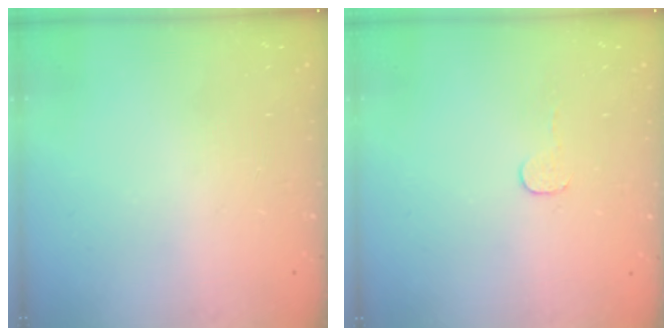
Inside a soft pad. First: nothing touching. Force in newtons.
{"total": 3.0, "press": 3.0, "slide": 0.3}